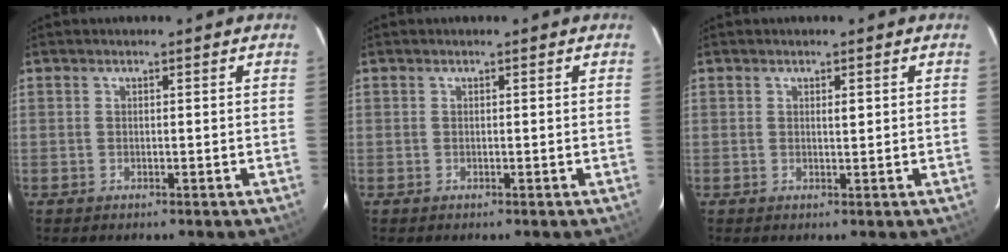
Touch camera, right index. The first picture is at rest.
{"total": 0.0}
{"total": 1.1, "force": [0.3, 0.4, 1.0], "torque": [-0.019, 0.001, 0.004]}